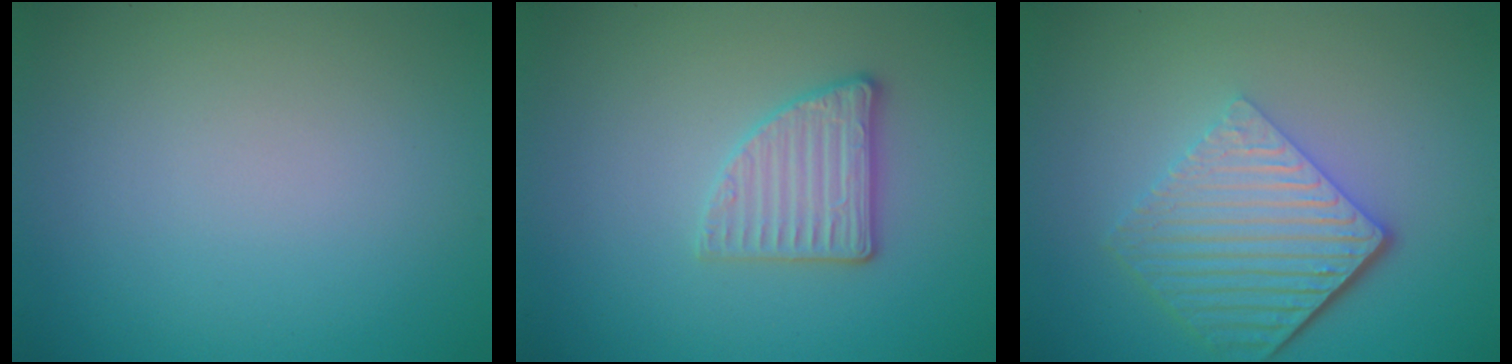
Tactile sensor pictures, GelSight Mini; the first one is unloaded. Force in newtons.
{"total": 2.8, "press": 2.7, "slide": 0.8}
{"total": 6.1, "press": 4.3, "slide": 4.4}